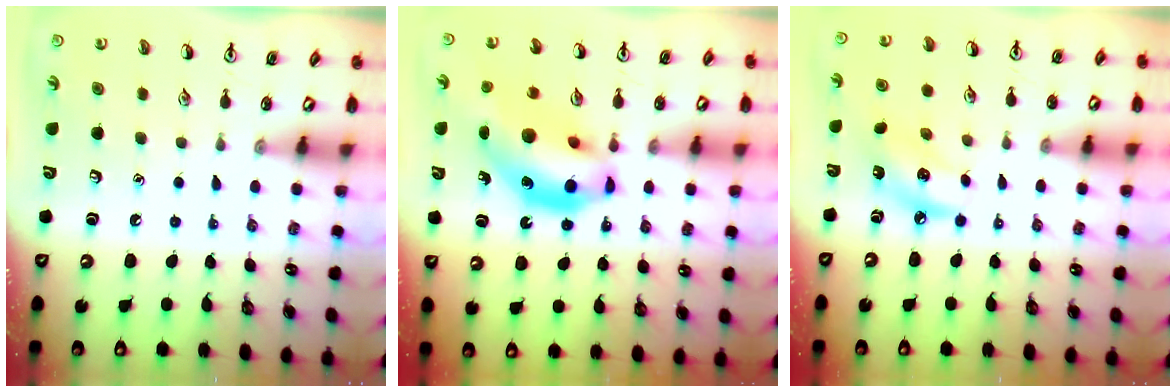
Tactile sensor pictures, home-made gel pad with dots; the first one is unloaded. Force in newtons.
{"total": 16.4, "press": 15.7, "slide": 4.8}
{"total": 7.5, "press": 7.3, "slide": 1.6}